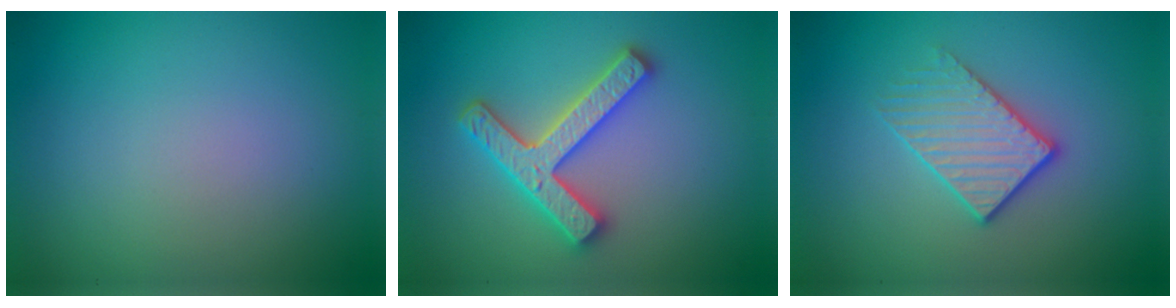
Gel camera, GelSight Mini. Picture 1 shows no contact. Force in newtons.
{"total": 4.0, "press": 3.9, "slide": 0.9}
{"total": 2.9, "press": 2.6, "slide": 1.2}